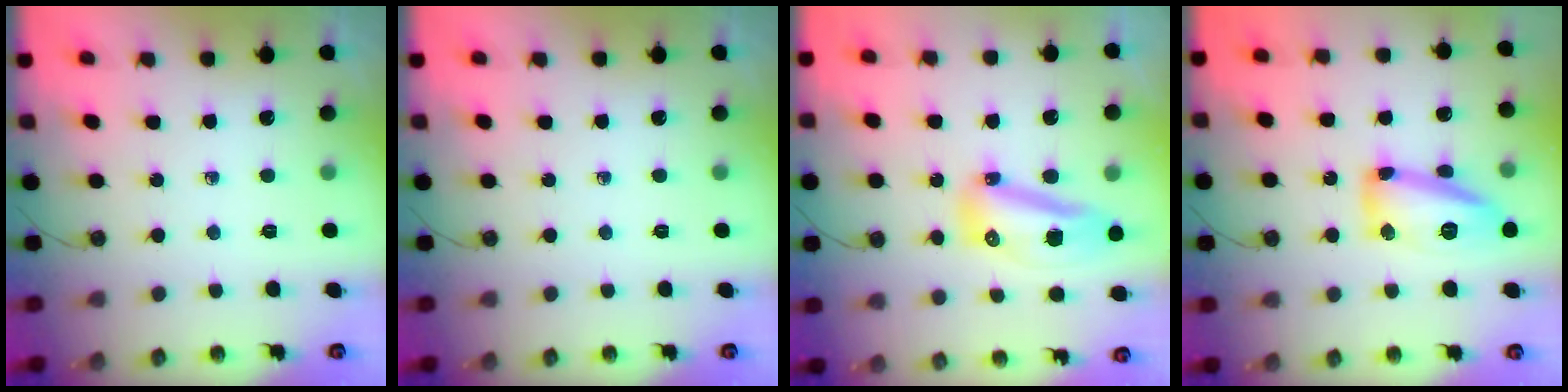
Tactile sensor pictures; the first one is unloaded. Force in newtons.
{"total": 0.0}
{"total": 15.3, "press": 13.8, "slide": 6.6}
{"total": 14.6, "press": 14.5, "slide": 0.7}